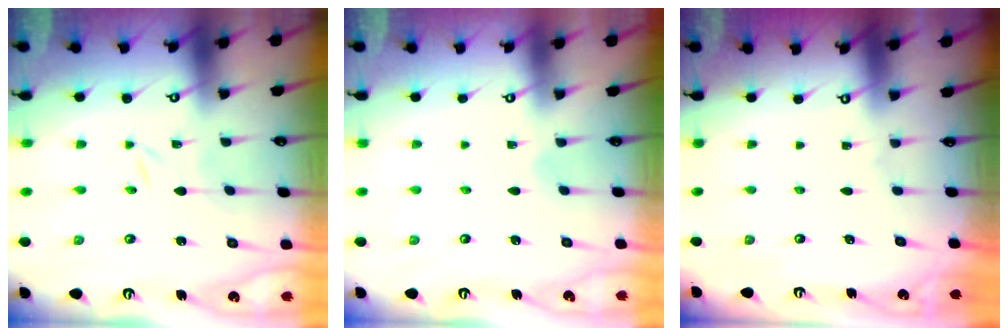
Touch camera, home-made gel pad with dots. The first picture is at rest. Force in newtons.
{"total": 0.9, "press": 0.8, "slide": 0.1}
{"total": 0.0}